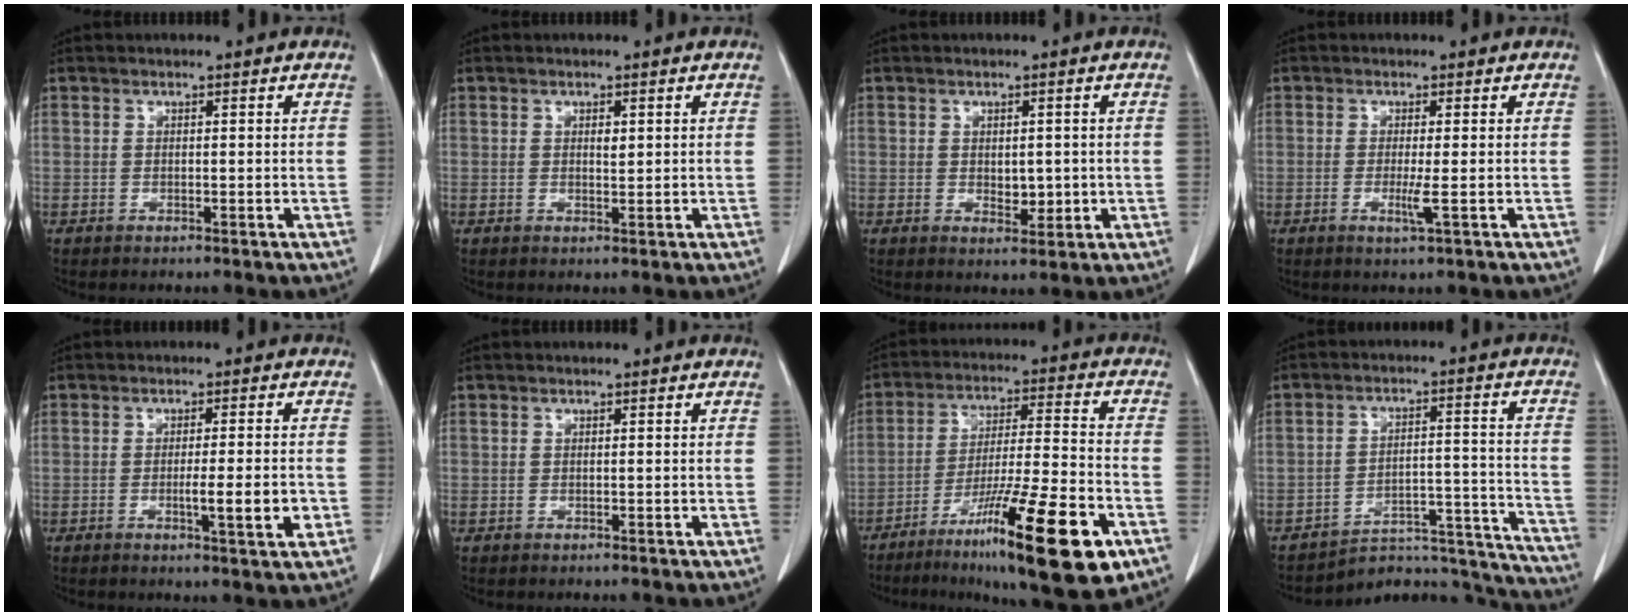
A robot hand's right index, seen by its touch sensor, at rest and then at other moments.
{"total": 1.0, "force": [0.4, 0.4, 0.8], "torque": [-0.013, -0.002, 0.005]}
{"total": 2.8, "force": [-0.1, 1.6, 2.3], "torque": [-0.030, -0.004, 0.005]}
{"total": 2.2, "force": [-0.6, -0.4, 2.1], "torque": [-0.041, -0.006, -0.011]}
{"total": 5.5, "force": [-1.5, 0.1, 5.3], "torque": [-0.076, -0.007, -0.021]}
{"total": 0.0}
{"total": 19.9, "force": [-10.6, 1.5, 16.8], "torque": [-0.246, -0.030, -0.172]}
{"total": 17.2, "force": [-16.9, 3.5, 0.7], "torque": [0.018, 0.068, -0.219]}